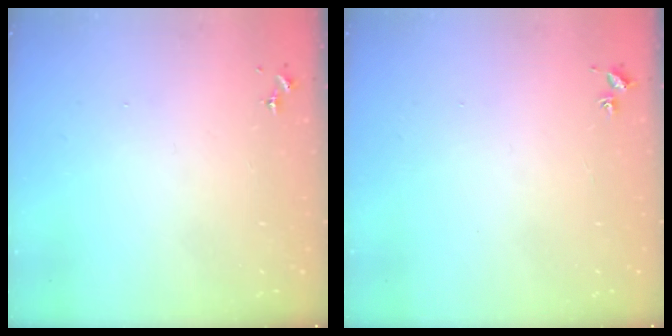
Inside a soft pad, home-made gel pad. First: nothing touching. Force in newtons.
{"total": 1.9, "press": 1.9, "slide": 0.2}